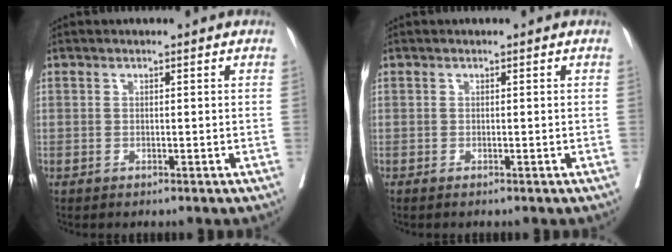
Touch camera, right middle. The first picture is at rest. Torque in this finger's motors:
{"motor_torque": [-0.04, 0.00, 0.00, -0.02]}